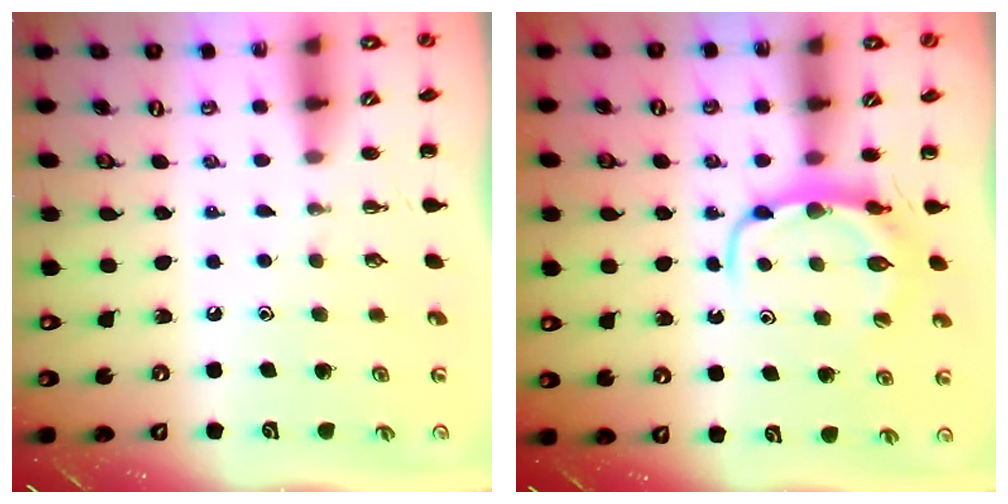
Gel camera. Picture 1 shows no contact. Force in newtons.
{"total": 6.3, "press": 6.3, "slide": 0.7}